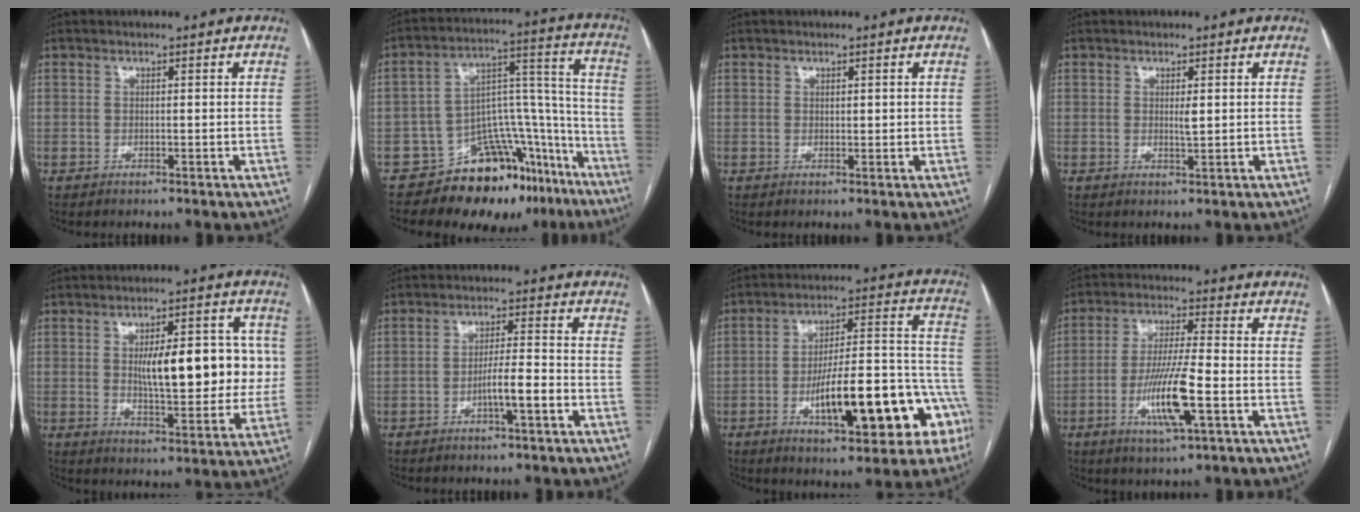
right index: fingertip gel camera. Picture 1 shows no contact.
{"total": 18.4, "force": [-13.9, 9.1, 8.0], "torque": [-0.064, 0.087, -0.195]}
{"total": 0.9, "force": [0.4, 0.4, 0.7], "torque": [-0.009, -0.002, 0.006]}
{"total": 1.4, "force": [0.3, 0.2, 1.3], "torque": [-0.024, -0.002, 0.006]}
{"total": 14.4, "force": [1.6, 5.1, 13.3], "torque": [-0.175, 0.024, 0.031]}
{"total": 5.0, "force": [-2.1, 0.3, 4.6], "torque": [-0.079, 0.006, -0.036]}
{"total": 20.4, "force": [-7.6, 5.6, 18.0], "torque": [-0.195, 0.042, -0.095]}
{"total": 10.7, "force": [-3.5, 0.8, 10.1], "torque": [-0.196, -0.010, -0.064]}